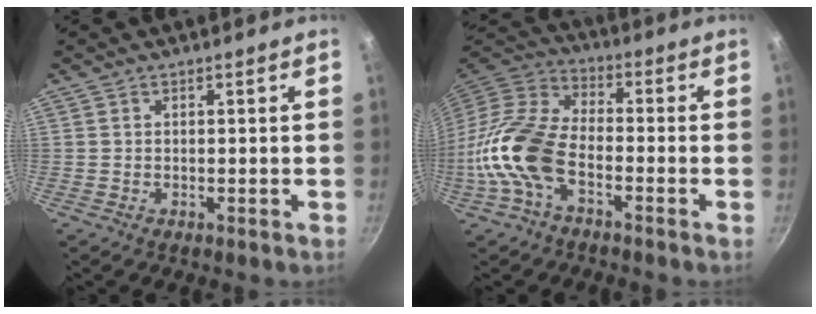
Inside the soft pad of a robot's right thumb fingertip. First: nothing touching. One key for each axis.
{"total": 14.5, "fx": -5.1, "fy": 8.0, "fz": 11.0, "tx": -0.208, "ty": 0.046, "tz": -0.116}